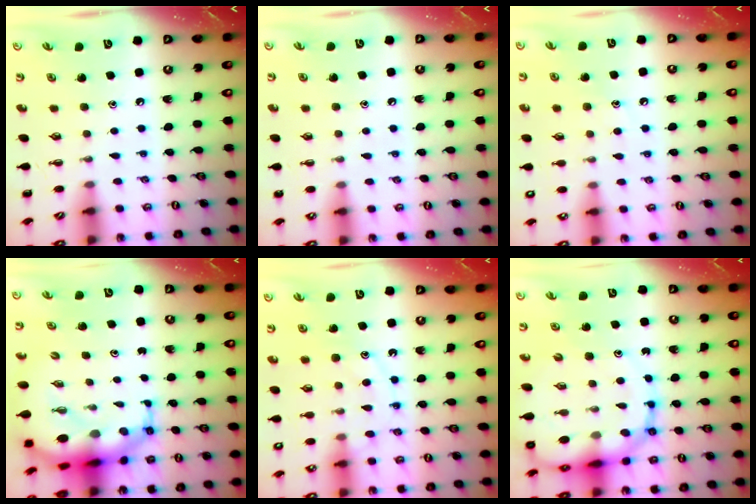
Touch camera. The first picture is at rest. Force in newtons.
{"total": 3.7, "press": 3.5, "slide": 1.3}
{"total": 8.0, "press": 7.8, "slide": 1.6}
{"total": 10.8, "press": 10.3, "slide": 3.0}
{"total": 11.9, "press": 11.9, "slide": 0.7}
{"total": 18.0, "press": 17.5, "slide": 4.3}